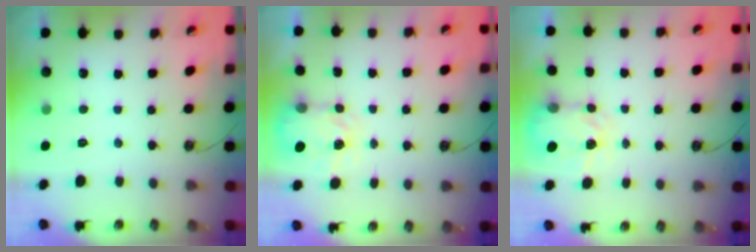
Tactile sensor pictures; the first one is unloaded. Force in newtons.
{"total": 3.9, "press": 3.9, "slide": 0.6}
{"total": 4.3, "press": 4.2, "slide": 0.5}